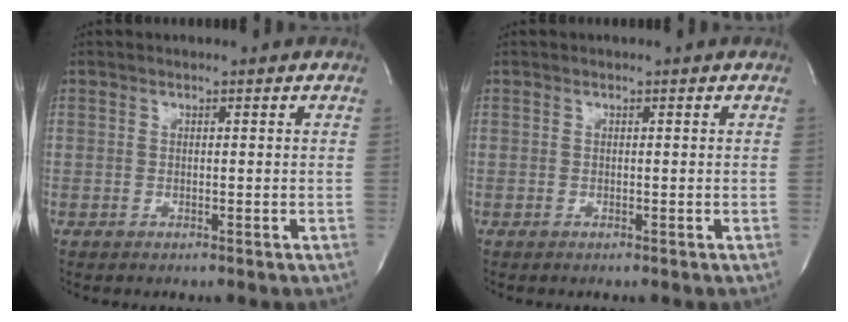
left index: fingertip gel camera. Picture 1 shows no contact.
{"total": 0.0}